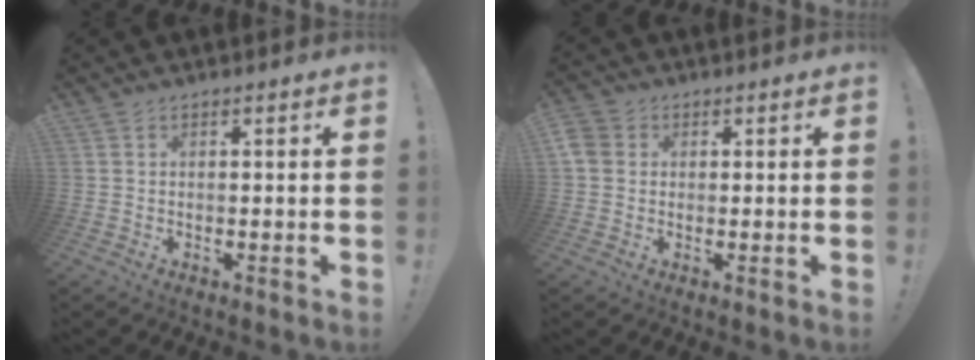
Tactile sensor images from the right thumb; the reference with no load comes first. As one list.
[{"total": 4.7, "force": [0.8, 4.2, 2.0], "torque": [-0.045, 0.008, 0.017]}]